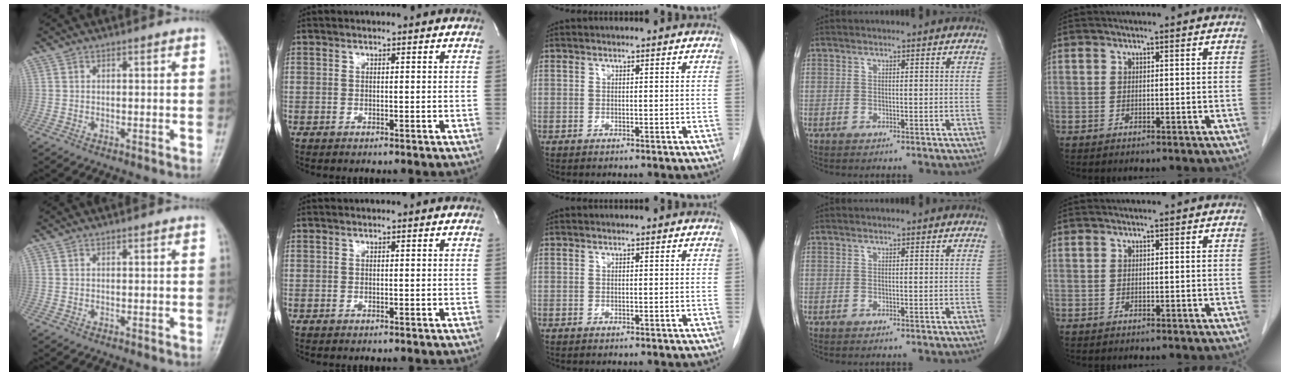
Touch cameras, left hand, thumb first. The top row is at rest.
{}